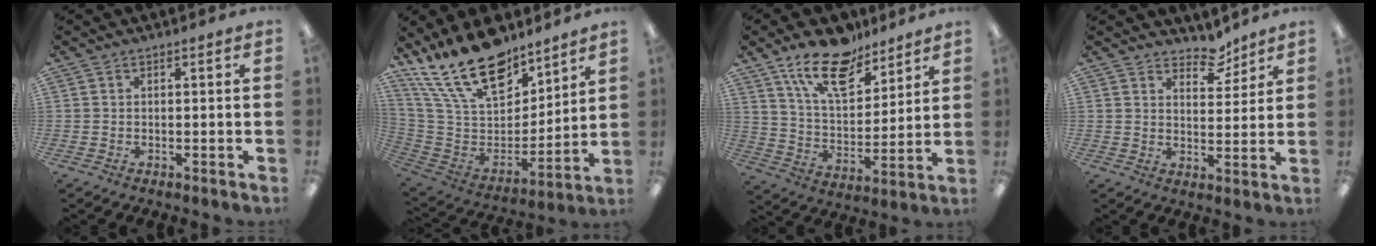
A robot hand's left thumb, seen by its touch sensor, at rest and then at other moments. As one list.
[{"total": 22.8, "force": [16.5, 10.7, 11.6], "torque": [-0.225, -0.104, 0.300]}, {"total": 16.5, "force": [12.0, 7.4, 8.4], "torque": [-0.143, -0.060, 0.215]}, {"total": 6.9, "force": [5.7, 3.2, 2.2], "torque": [-0.019, -0.034, 0.099]}]